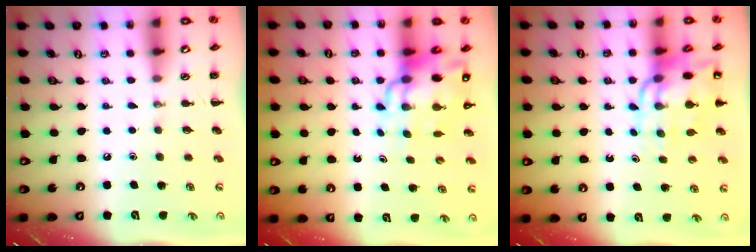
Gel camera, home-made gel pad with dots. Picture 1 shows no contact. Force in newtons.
{"total": 12.2, "press": 11.6, "slide": 3.5}
{"total": 12.2, "press": 11.8, "slide": 3.3}